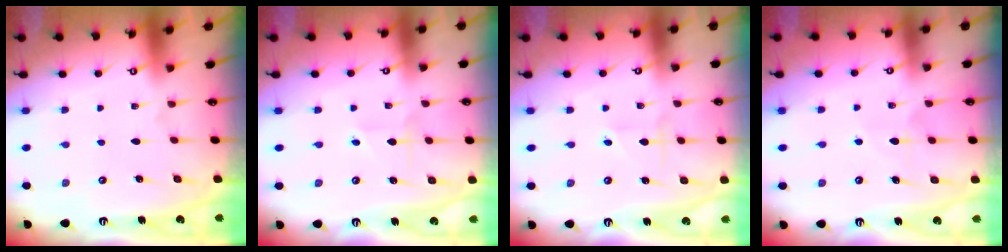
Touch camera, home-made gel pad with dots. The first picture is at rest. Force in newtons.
{"total": 3.2, "press": 3.2, "slide": 0.5}
{"total": 1.8, "press": 1.8, "slide": 0.1}
{"total": 4.5, "press": 4.4, "slide": 0.2}